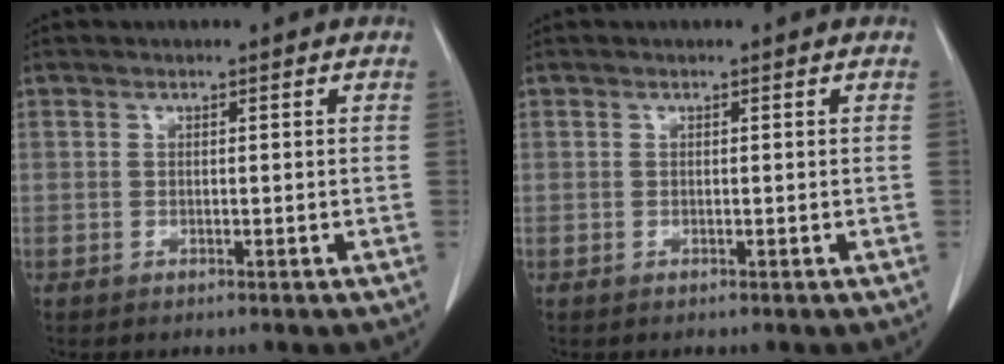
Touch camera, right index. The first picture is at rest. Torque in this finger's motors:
{"motor_torque": [0.04, 0.00, -0.01, 0.00]}